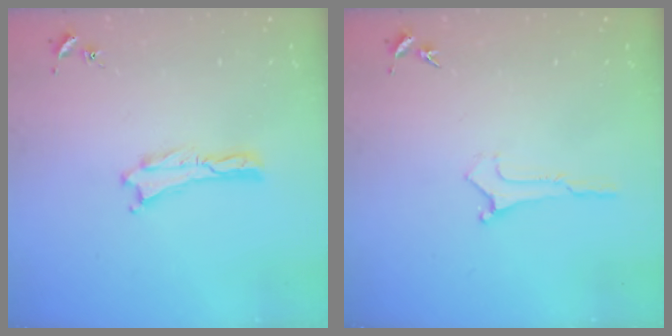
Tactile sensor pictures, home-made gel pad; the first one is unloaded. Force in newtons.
{"total": 0.0}